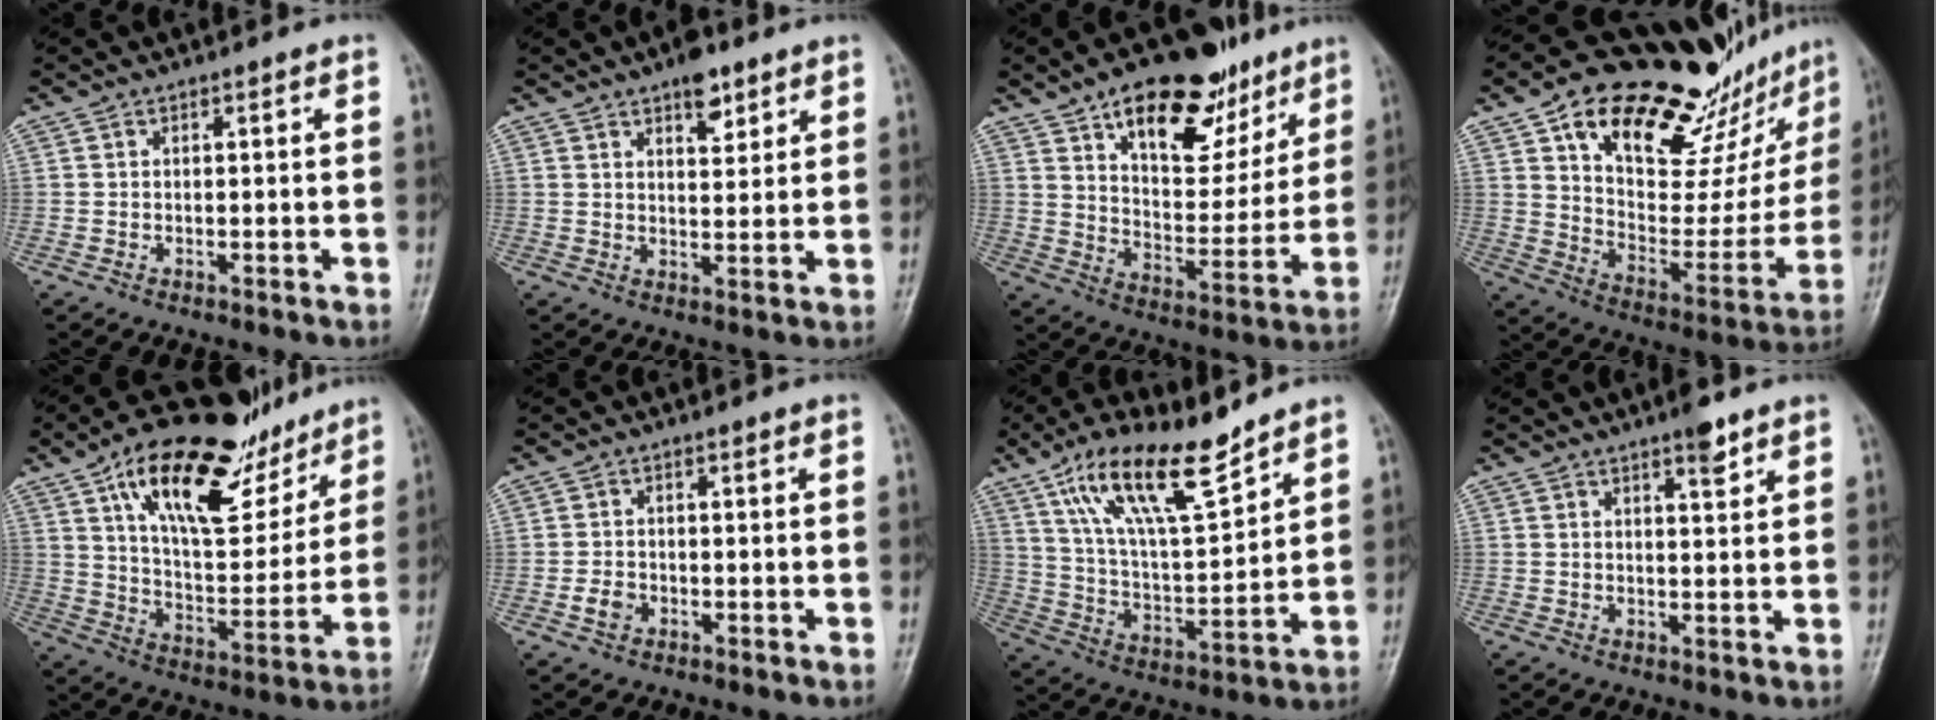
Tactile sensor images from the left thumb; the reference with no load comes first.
{"total": 5.8, "force": [3.8, 2.7, 3.5], "torque": [-0.029, -0.020, 0.054]}
{"total": 20.8, "force": [12.4, 10.5, 13.0], "torque": [-0.139, -0.052, 0.201]}
{"total": 29.4, "force": [19.8, 12.5, 17.8], "torque": [-0.220, -0.066, 0.304]}
{"total": 24.8, "force": [14.9, 10.7, 16.7], "torque": [-0.220, -0.040, 0.250]}
{"total": 2.4, "force": [-0.9, 1.9, 1.2], "torque": [-0.018, 0.005, -0.016]}
{"total": 17.3, "force": [11.7, 5.2, 11.6], "torque": [-0.184, -0.056, 0.224]}
{"total": 3.5, "force": [2.5, 0.8, 2.4], "torque": [-0.029, -0.015, 0.036]}